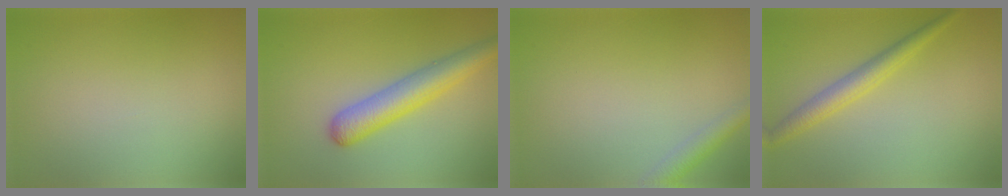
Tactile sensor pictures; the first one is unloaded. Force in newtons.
{"total": 4.8, "press": 4.8, "slide": 0.2}
{"total": 2.1, "press": 2.1, "slide": 0.1}
{"total": 2.7, "press": 2.7, "slide": 0.1}